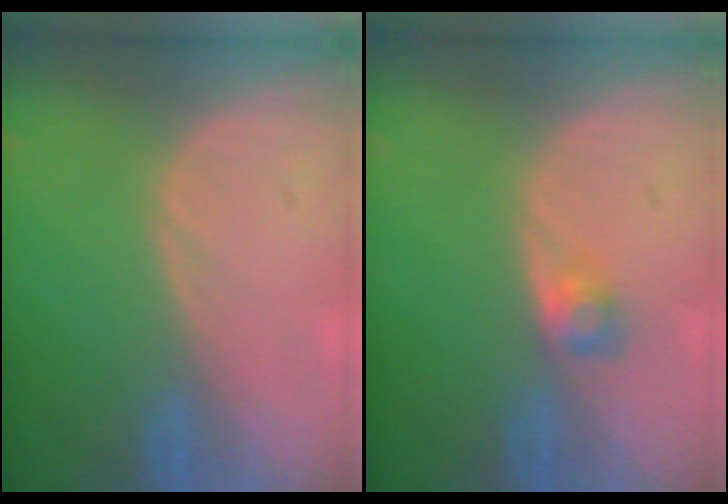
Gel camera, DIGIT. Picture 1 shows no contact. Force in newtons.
{"total": 2.4, "press": 2.3, "slide": 0.9}